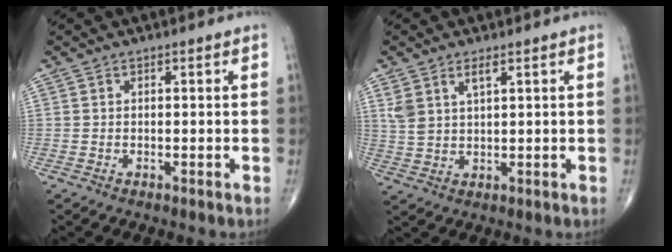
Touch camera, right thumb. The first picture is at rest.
{"total": 4.6, "force": [2.5, 1.9, 3.4], "torque": [-0.071, -0.007, 0.056]}